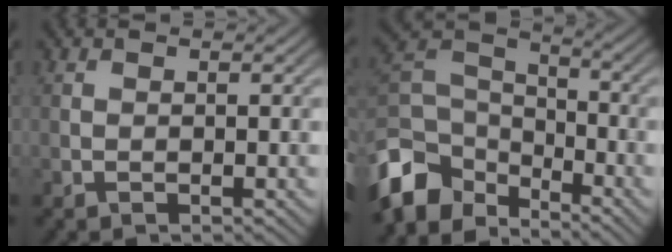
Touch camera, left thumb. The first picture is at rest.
{"total": 11.3, "force": [-6.8, 7.0, 5.8], "torque": [-0.152, -0.009, -0.143]}